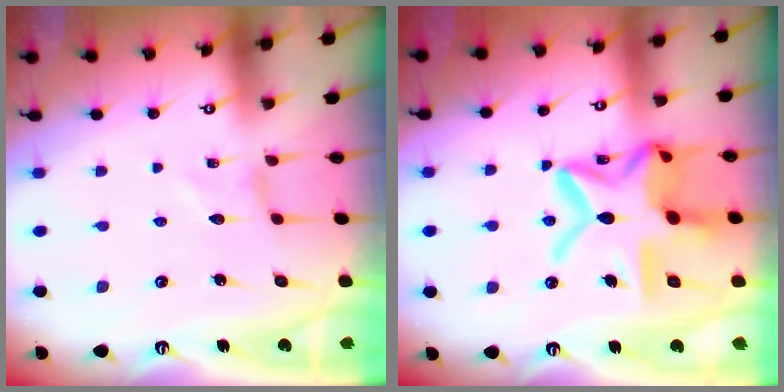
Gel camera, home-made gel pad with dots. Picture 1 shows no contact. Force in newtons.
{"total": 21.4, "press": 21.4, "slide": 1.6}